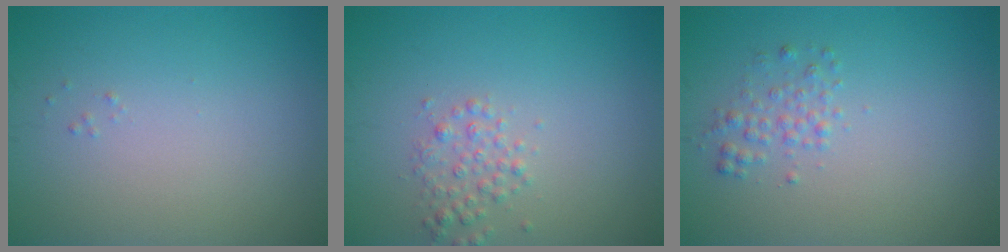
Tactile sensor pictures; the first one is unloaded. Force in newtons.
{"total": 1.8, "press": 1.8, "slide": 0.0}
{"total": 1.5, "press": 1.5, "slide": 0.1}